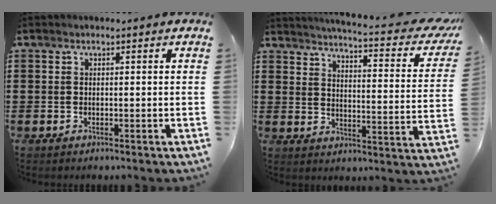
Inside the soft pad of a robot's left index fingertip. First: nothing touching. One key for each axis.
{"total": 4.6, "fx": 4.0, "fy": -0.5, "fz": 2.3, "tx": -0.048, "ty": -0.040, "tz": 0.057}